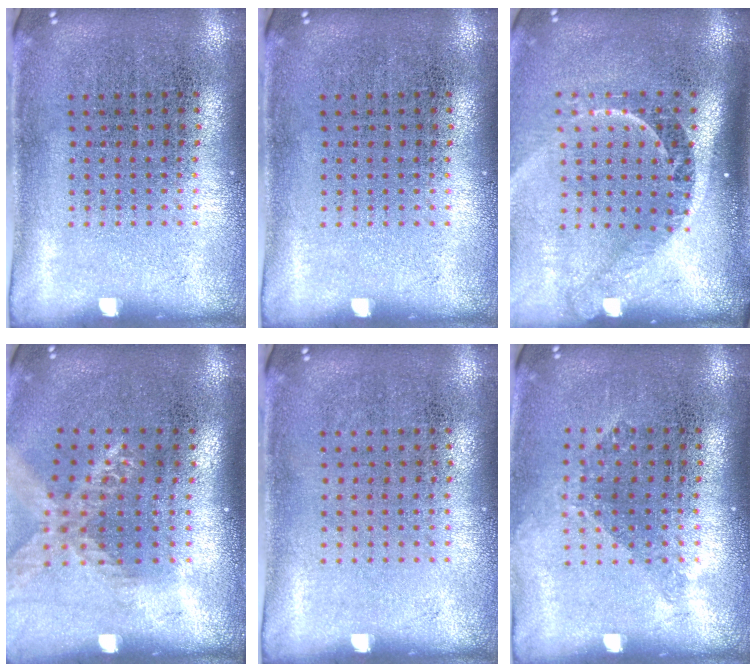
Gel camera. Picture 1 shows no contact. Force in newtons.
{"total": 0.0}
{"total": 2.3, "press": 1.6, "slide": 1.6}
{"total": 1.6, "press": 1.4, "slide": 0.9}
{"total": 0.0}
{"total": 1.1, "press": 0.8, "slide": 0.7}